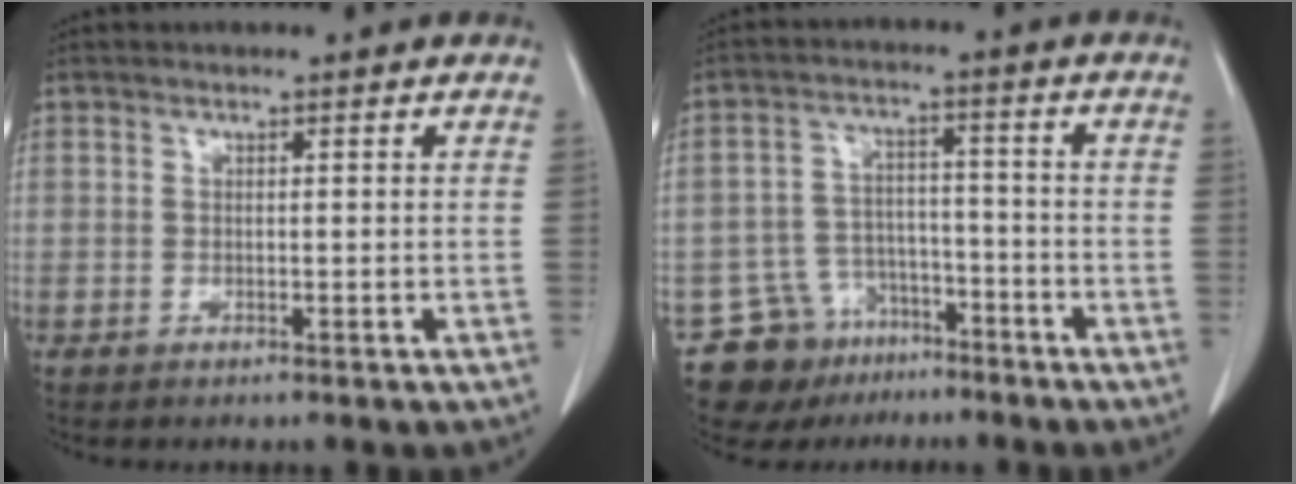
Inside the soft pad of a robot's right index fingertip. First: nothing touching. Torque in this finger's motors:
{"motor_torque": [-0.10, -0.02, -0.39, -0.07]}